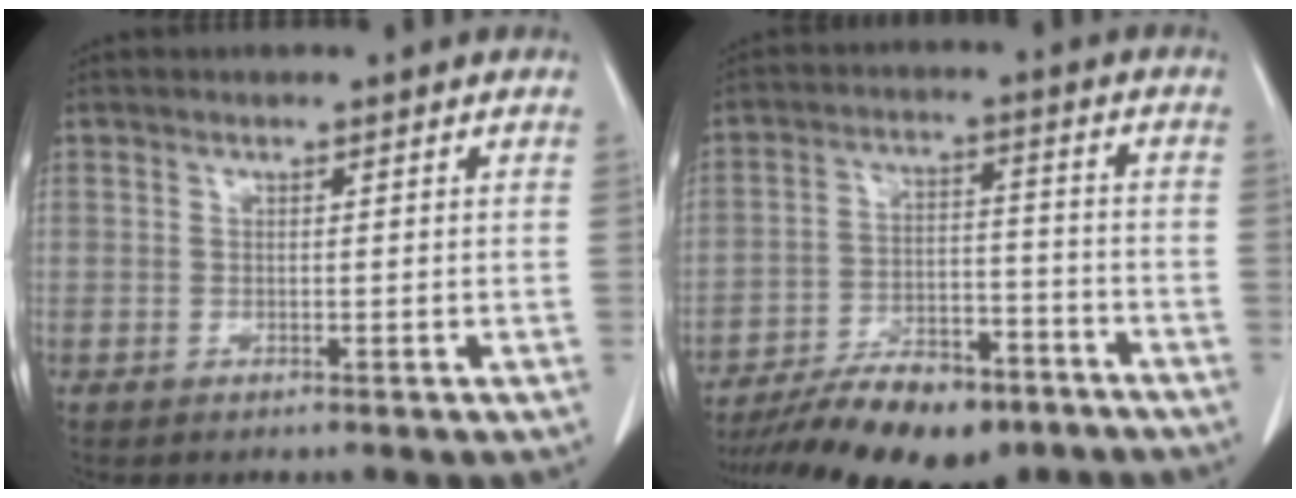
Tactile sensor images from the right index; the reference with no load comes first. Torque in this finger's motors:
{"motor_torque": [0.98, -1.05, 0.83, 0.12]}